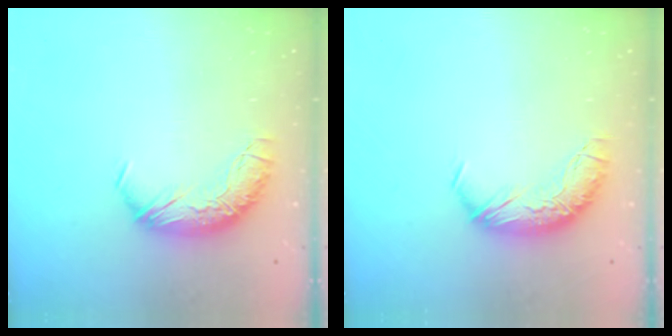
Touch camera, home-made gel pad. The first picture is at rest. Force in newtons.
{"total": 0.0}